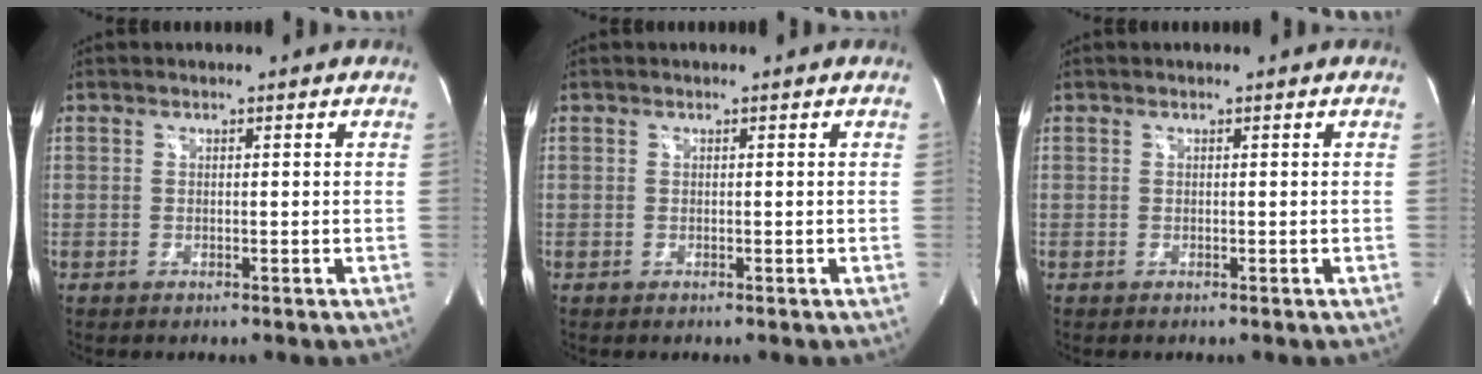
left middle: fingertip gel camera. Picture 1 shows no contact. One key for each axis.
{"total": 0.0}
{"total": 0.0}